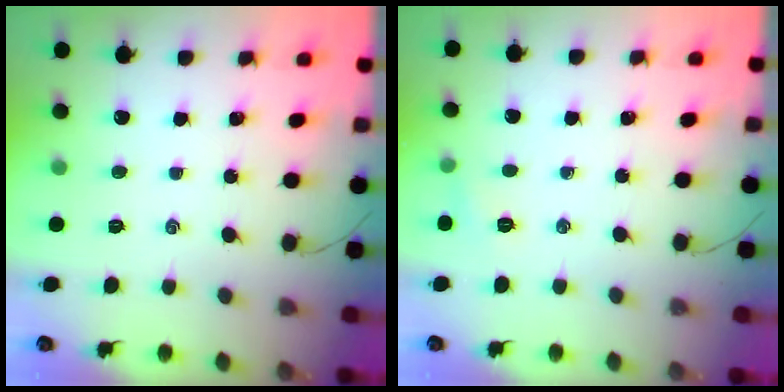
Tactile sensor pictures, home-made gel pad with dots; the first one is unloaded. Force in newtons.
{"total": 4.5, "press": 4.3, "slide": 1.3}